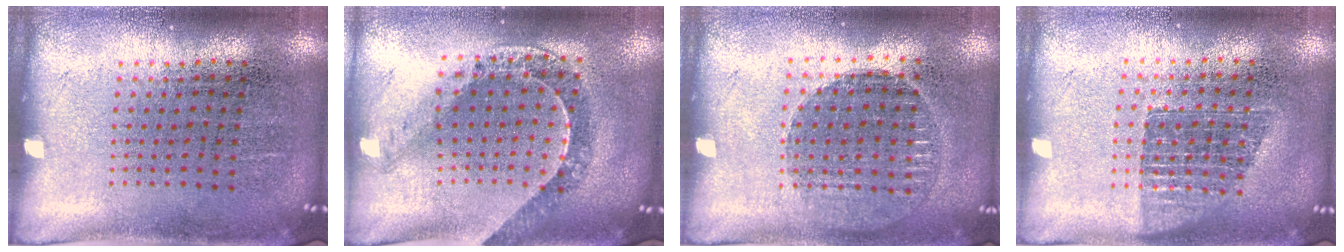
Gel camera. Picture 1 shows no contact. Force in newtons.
{"total": 0.7, "press": 0.7, "slide": 0.1}
{"total": 1.2, "press": 1.2, "slide": 0.3}
{"total": 1.3, "press": 1.1, "slide": 0.8}